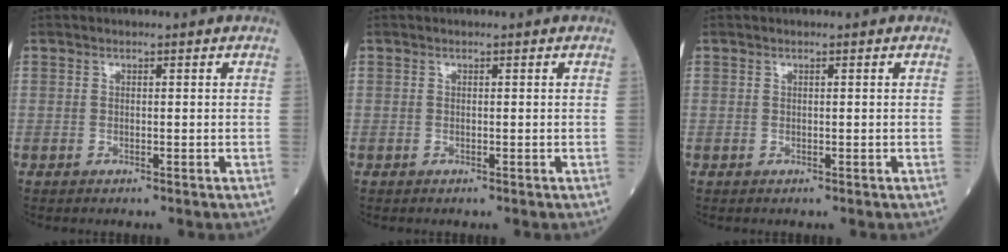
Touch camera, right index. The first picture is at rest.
{"total": 0.0}
{"total": 0.0}